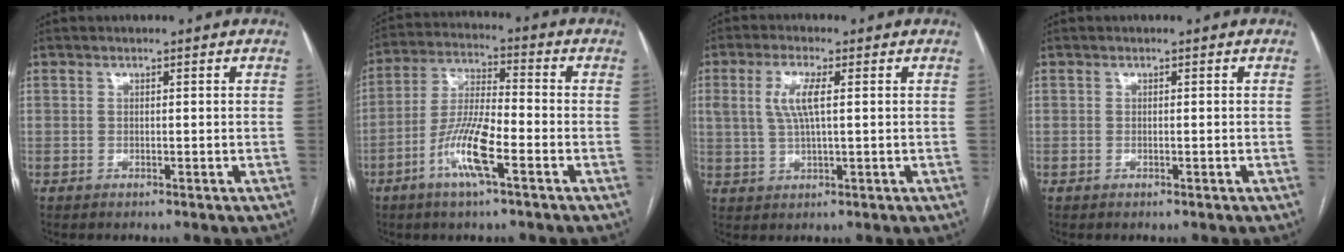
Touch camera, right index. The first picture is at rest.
{"total": 10.2, "force": [-4.6, 1.4, 9.1], "torque": [-0.184, -0.003, -0.089]}
{"total": 5.3, "force": [1.2, 1.1, 5.0], "torque": [-0.112, 0.004, 0.027]}
{"total": 0.0}